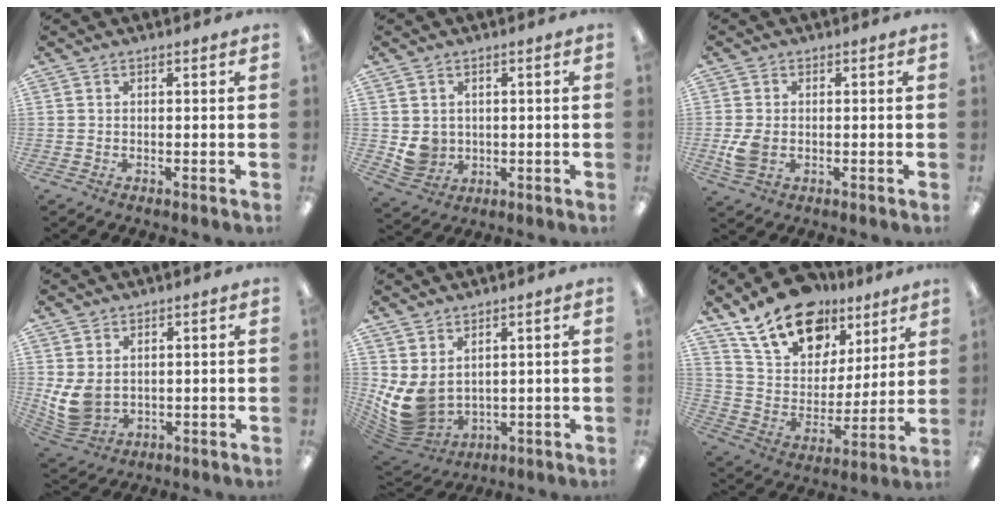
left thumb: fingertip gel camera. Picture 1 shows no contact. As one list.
[{"total": 5.1, "force": [1.0, 4.8, 1.4], "torque": [-0.028, 0.000, 0.021]}, {"total": 5.3, "force": [-1.1, 3.8, 3.5], "torque": [-0.076, -0.003, -0.023]}, {"total": 7.9, "force": [1.6, 5.9, 5.0], "torque": [-0.115, -0.009, 0.035]}, {"total": 9.7, "force": [1.9, 7.1, 6.2], "torque": [-0.151, -0.027, 0.042]}, {"total": 19.1, "force": [13.0, 11.3, 8.3], "torque": [-0.148, -0.074, 0.237]}]